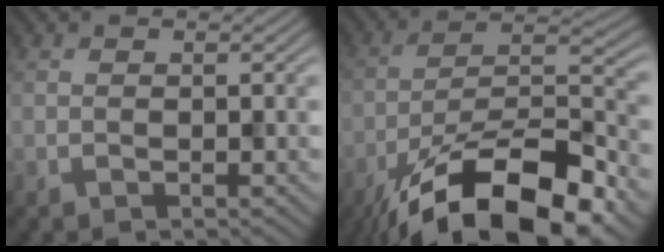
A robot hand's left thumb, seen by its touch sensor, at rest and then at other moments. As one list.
[{"total": 17.3, "force": [-11.7, 5.5, 11.4], "torque": [-0.208, -0.008, -0.210]}]